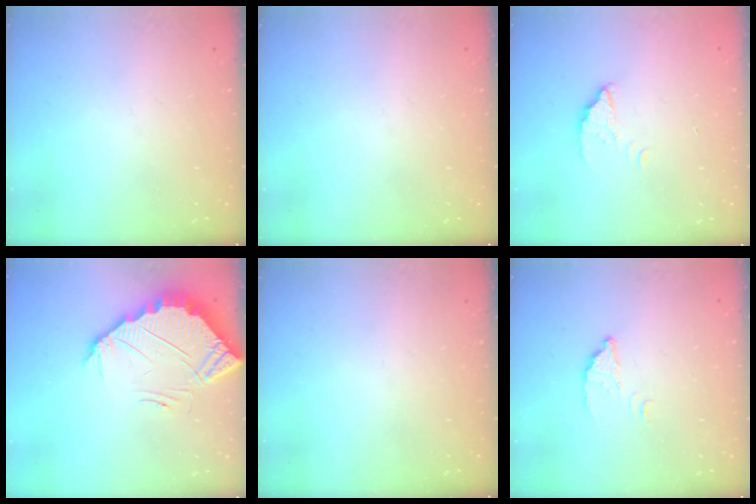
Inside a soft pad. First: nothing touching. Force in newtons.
{"total": 0.0}
{"total": 1.7, "press": 1.7, "slide": 0.1}
{"total": 5.3, "press": 5.3, "slide": 0.5}
{"total": 0.0}
{"total": 2.8, "press": 2.7, "slide": 0.2}